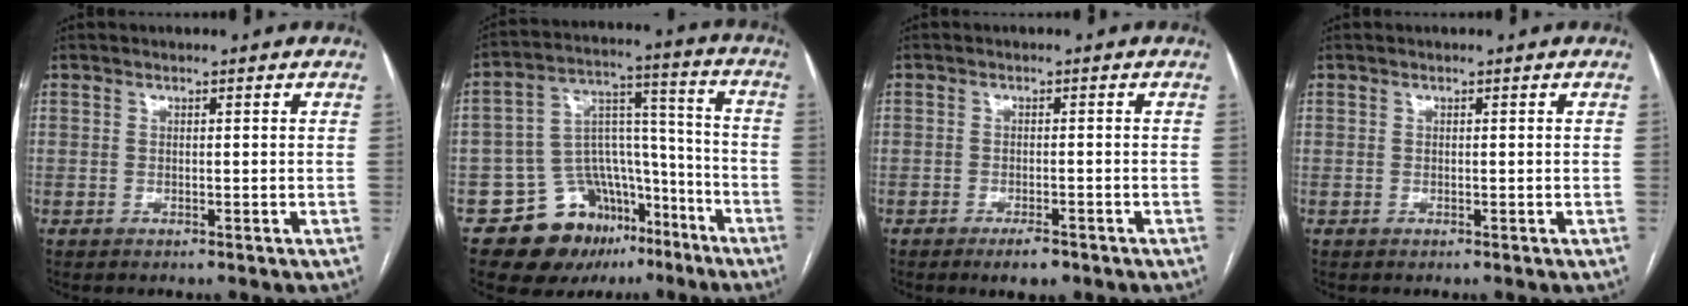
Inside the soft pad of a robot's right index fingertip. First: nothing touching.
{"total": 14.8, "force": [-9.4, 9.7, 6.0], "torque": [-0.084, 0.072, -0.141]}
{"total": 3.2, "force": [-2.2, 1.0, 2.0], "torque": [-0.035, -0.002, -0.030]}
{"total": 0.0}